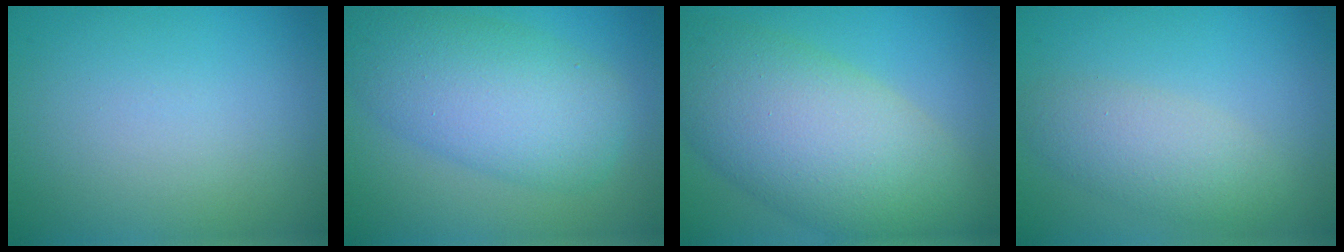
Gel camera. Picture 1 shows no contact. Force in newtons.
{"total": 7.4, "press": 7.4, "slide": 0.2}
{"total": 11.0, "press": 11.0, "slide": 0.5}
{"total": 3.5, "press": 3.5, "slide": 0.2}